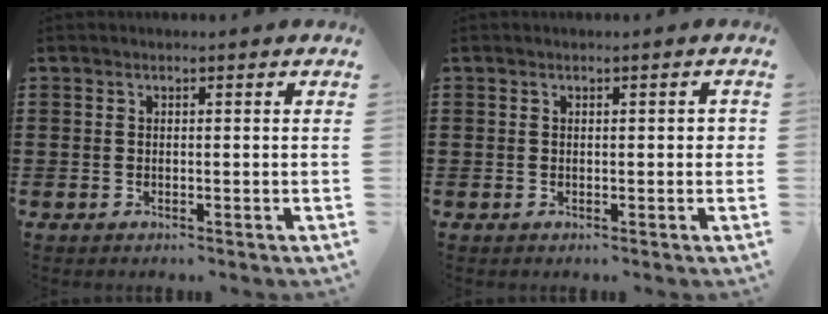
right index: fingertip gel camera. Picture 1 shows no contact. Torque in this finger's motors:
{"motor_torque": [0.42, 0.37, 0.02, 0.03]}